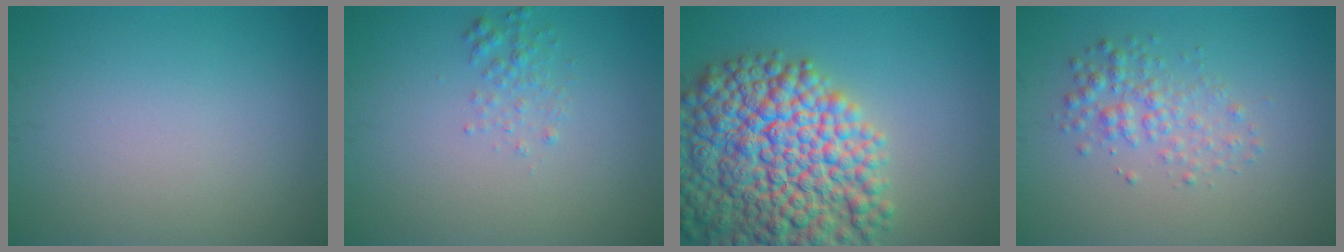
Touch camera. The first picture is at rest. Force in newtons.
{"total": 1.4, "press": 1.4, "slide": 0.1}
{"total": 13.8, "press": 13.8, "slide": 0.7}
{"total": 2.5, "press": 2.5, "slide": 0.0}